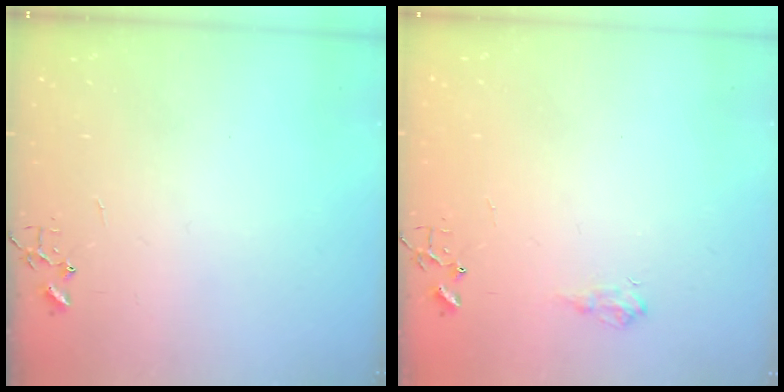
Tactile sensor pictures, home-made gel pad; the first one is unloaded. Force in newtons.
{"total": 6.8, "press": 6.8, "slide": 0.8}